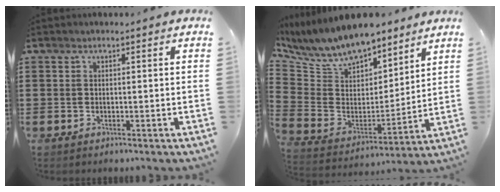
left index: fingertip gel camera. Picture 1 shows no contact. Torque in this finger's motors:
{"motor_torque": [1.11, -1.03, 0.20, 0.05]}